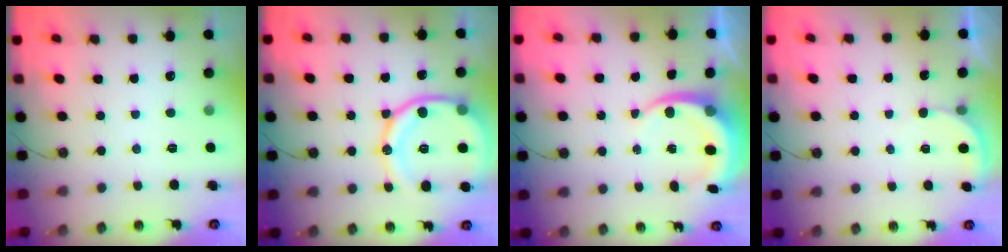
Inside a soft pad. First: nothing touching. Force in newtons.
{"total": 17.3, "press": 17.3, "slide": 1.7}
{"total": 7.7, "press": 7.5, "slide": 1.8}
{"total": 2.6, "press": 2.6, "slide": 0.2}